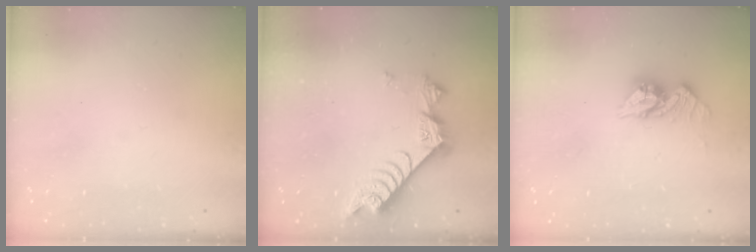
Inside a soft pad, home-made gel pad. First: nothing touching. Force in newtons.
{"total": 7.9, "press": 7.9, "slide": 0.7}
{"total": 10.1, "press": 10.1, "slide": 0.7}